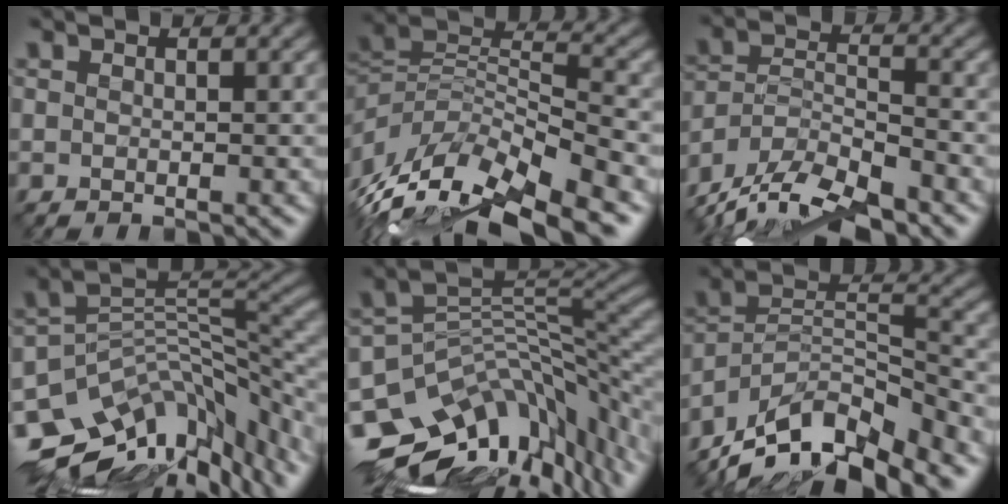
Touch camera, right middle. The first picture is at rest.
{"total": 11.7, "force": [-6.9, 5.0, 8.1], "torque": [-0.165, 0.015, -0.113]}
{"total": 11.4, "force": [-9.6, 4.0, 4.6], "torque": [-0.086, -0.007, -0.161]}
{"total": 12.3, "force": [-6.9, 6.2, 8.1], "torque": [-0.150, 0.002, -0.100]}
{"total": 11.7, "force": [-4.4, 6.5, 8.6], "torque": [-0.152, 0.003, -0.061]}
{"total": 10.7, "force": [-8.5, 3.6, 5.5], "torque": [-0.098, 0.017, -0.161]}